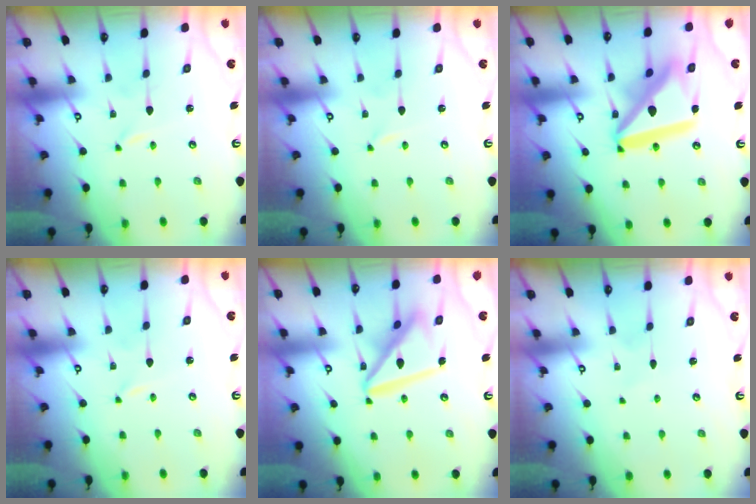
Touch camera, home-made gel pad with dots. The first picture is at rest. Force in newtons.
{"total": 0.0}
{"total": 19.3, "press": 19.2, "slide": 2.3}
{"total": 0.0}
{"total": 14.7, "press": 14.6, "slide": 1.5}
{"total": 3.2, "press": 3.2, "slide": 0.4}